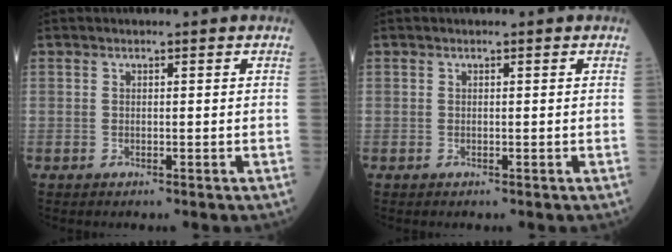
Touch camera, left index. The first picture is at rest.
{"total": 0.0}